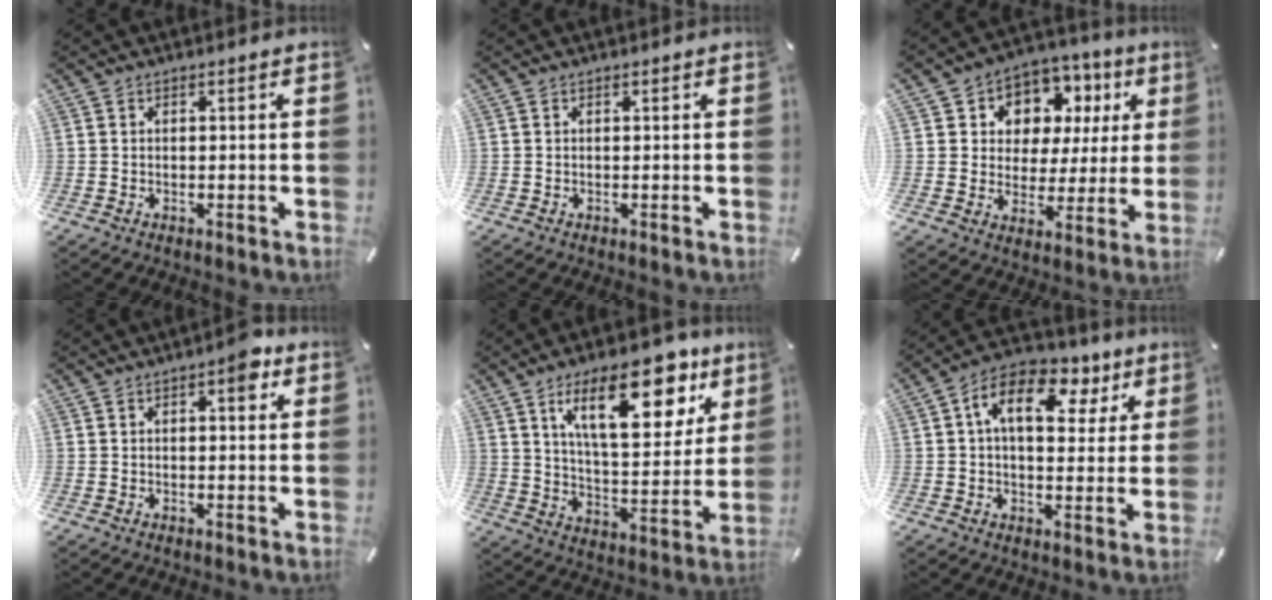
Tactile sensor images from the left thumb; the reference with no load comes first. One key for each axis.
{"total": 0.0}
{"total": 9.5, "fx": 3.8, "fy": 8.3, "fz": 2.3, "tx": -0.045, "ty": -0.029, "tz": 0.073}
{"total": 4.7, "fx": 1.9, "fy": 2.1, "fz": 3.7, "tx": -0.039, "ty": -0.005, "tz": 0.022}
{"total": 22.5, "fx": 11.9, "fy": 9.9, "fz": 16.3, "tx": -0.246, "ty": -0.045, "tz": 0.190}
{"total": 13.0, "fx": 4.9, "fy": 7.7, "fz": 9.3, "tx": -0.145, "ty": -0.006, "tz": 0.082}